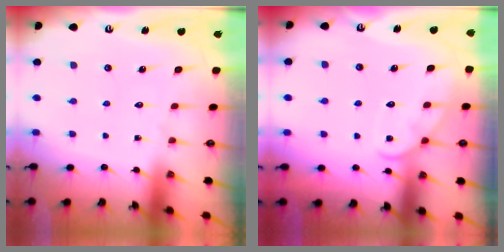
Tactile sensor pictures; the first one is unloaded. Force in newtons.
{"total": 6.5, "press": 6.4, "slide": 0.8}